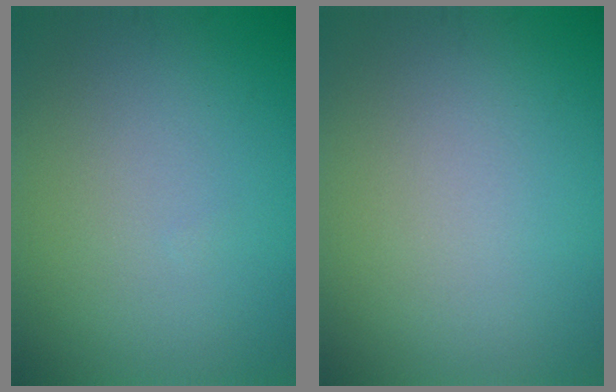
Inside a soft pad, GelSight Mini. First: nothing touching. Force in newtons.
{"total": 0.0}